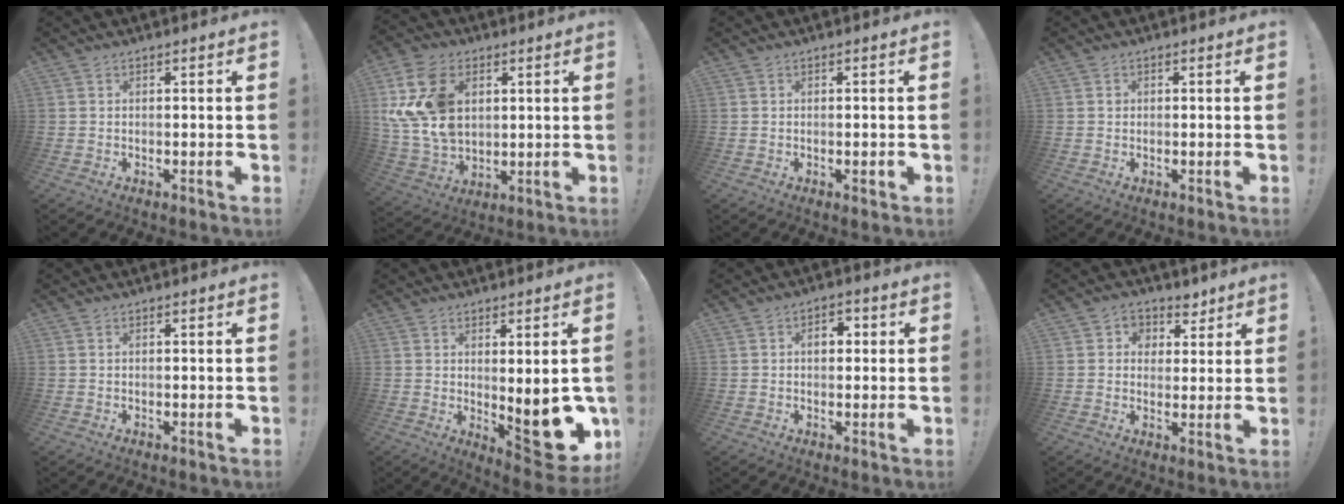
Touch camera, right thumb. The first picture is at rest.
{"total": 19.1, "force": [5.5, 13.6, 12.3], "torque": [-0.247, -0.024, 0.105]}
{"total": 1.4, "force": [-0.6, 0.5, 1.1], "torque": [-0.015, 0.002, -0.009]}
{"total": 0.6, "force": [-0.1, 0.6, 0.1], "torque": [-0.003, 0.004, -0.001]}
{"total": 0.0}
{"total": 14.2, "force": [-2.3, 4.0, 13.4], "torque": [-0.147, -0.011, -0.024]}
{"total": 4.5, "force": [0.6, 2.9, 3.3], "torque": [-0.041, 0.003, 0.003]}
{"total": 6.4, "force": [2.5, 5.7, 1.0], "torque": [-0.010, -0.016, 0.051]}